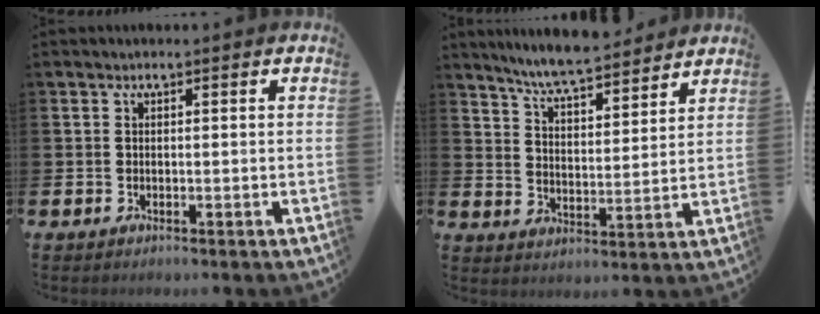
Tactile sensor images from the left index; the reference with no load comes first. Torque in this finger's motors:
{"motor_torque": [0.68, -0.60, 0.52, 0.17]}